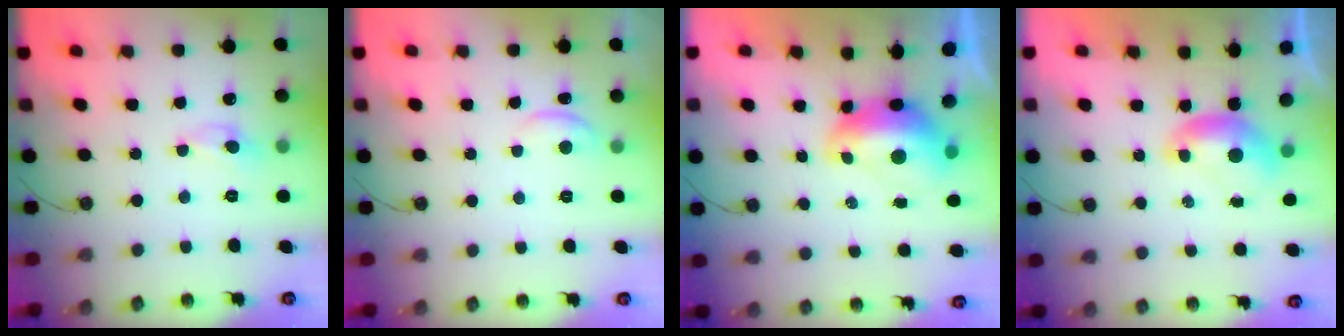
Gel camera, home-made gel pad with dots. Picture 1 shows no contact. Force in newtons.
{"total": 1.1, "press": 1.0, "slide": 0.6}
{"total": 2.9, "press": 2.8, "slide": 0.7}
{"total": 0.0}